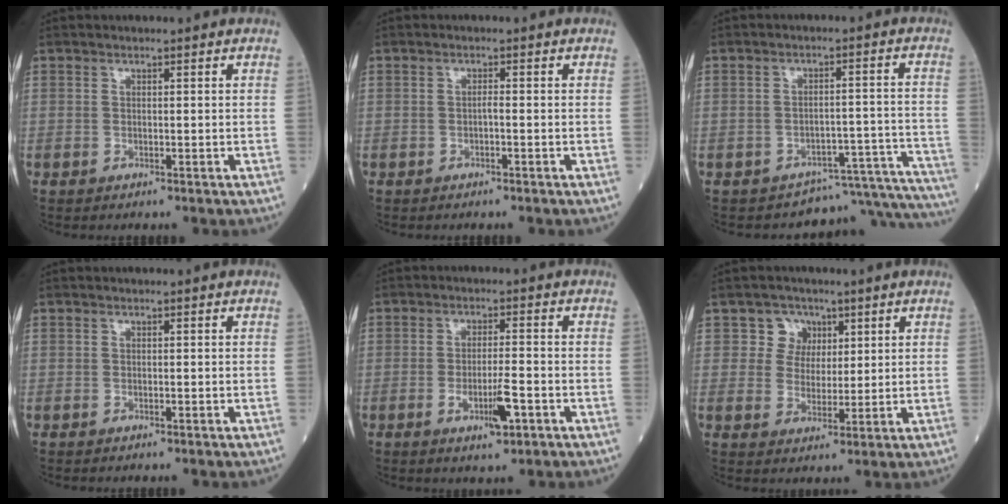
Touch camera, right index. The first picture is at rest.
{"total": 0.7, "force": [-0.3, 0.1, 0.6], "torque": [-0.012, 0.001, -0.007]}
{"total": 13.2, "force": [-13.1, 1.5, -0.6], "torque": [0.043, 0.063, -0.160]}
{"total": 0.0}
{"total": 5.3, "force": [-2.0, 0.8, 4.8], "torque": [-0.085, -0.005, -0.029]}
{"total": 4.7, "force": [2.1, 4.1, 0.5], "torque": [-0.005, 0.008, 0.037]}